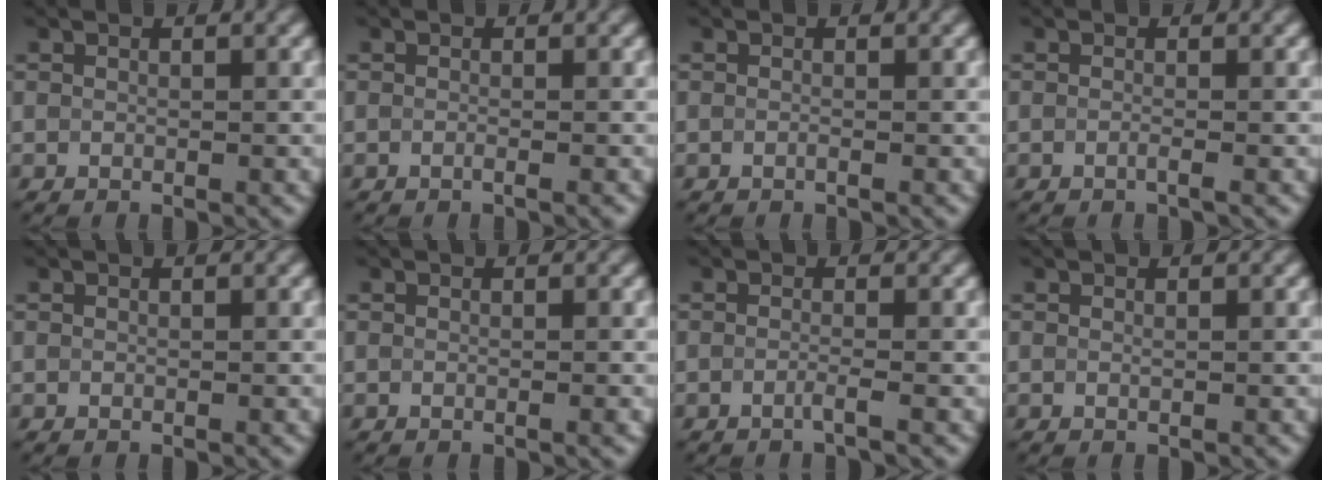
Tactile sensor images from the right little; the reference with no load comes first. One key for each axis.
{"total": 0.8, "fx": -0.6, "fy": 0.2, "fz": 0.5, "tx": 0.001, "ty": -0.008, "tz": -0.017}
{"total": 0.6, "fx": -0.5, "fy": -0.1, "fz": 0.0, "tx": 0.000, "ty": -0.008, "tz": -0.013}
{"total": 0.8, "fx": -0.8, "fy": -0.1, "fz": 0.1, "tx": -0.001, "ty": -0.007, "tz": -0.016}
{"total": 0.0}
{"total": 1.1, "fx": -0.2, "fy": 0.5, "fz": 0.9, "tx": -0.001, "ty": 0.001, "tz": -0.011}
{"total": 1.2, "fx": -1.1, "fy": -0.3, "fz": 0.0, "tx": -0.001, "ty": -0.003, "tz": -0.023}
{"total": 0.0}